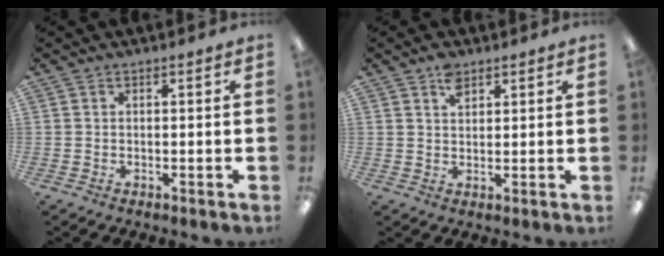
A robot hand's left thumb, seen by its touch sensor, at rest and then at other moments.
{"total": 3.6, "force": [2.4, 2.0, 1.8], "torque": [-0.032, -0.004, 0.044]}